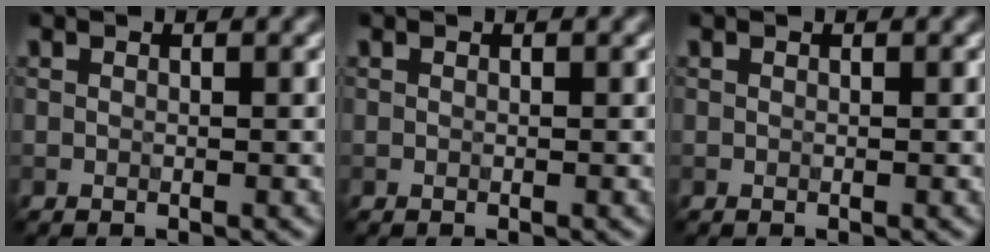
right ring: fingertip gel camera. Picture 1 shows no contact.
{"total": 0.0}
{"total": 0.0}